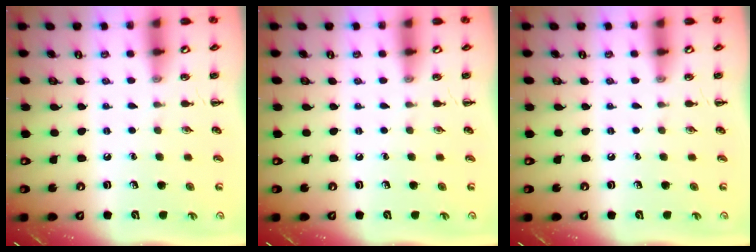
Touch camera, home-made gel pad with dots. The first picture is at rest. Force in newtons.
{"total": 0.0}
{"total": 0.0}